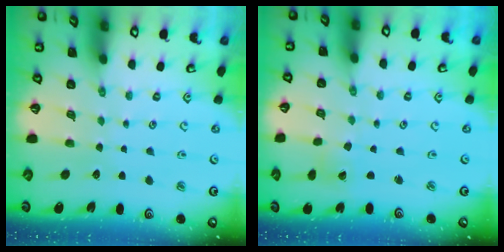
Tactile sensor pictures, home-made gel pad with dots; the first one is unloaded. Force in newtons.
{"total": 1.5, "press": 1.5, "slide": 0.1}